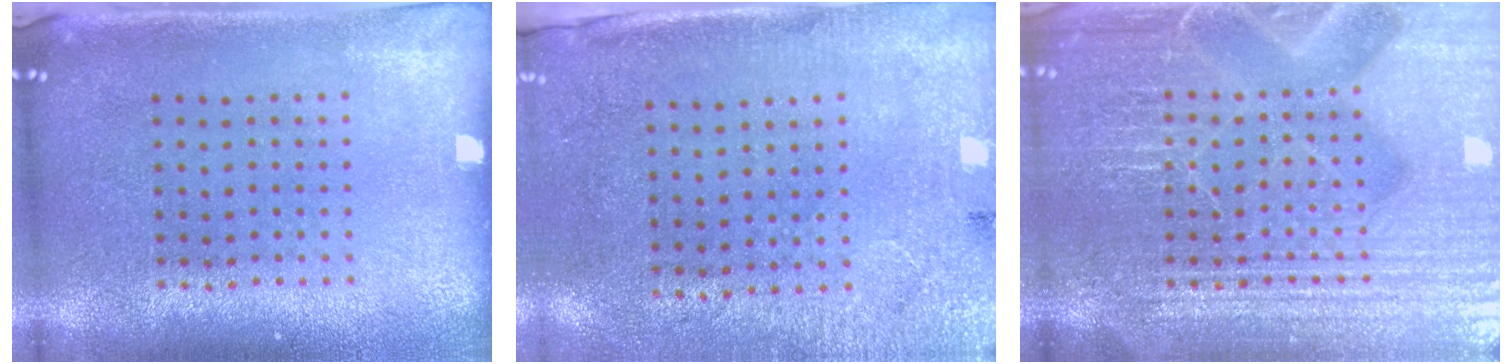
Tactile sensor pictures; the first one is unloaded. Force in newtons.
{"total": 2.6, "press": 2.2, "slide": 1.4}
{"total": 7.6, "press": 7.5, "slide": 1.0}